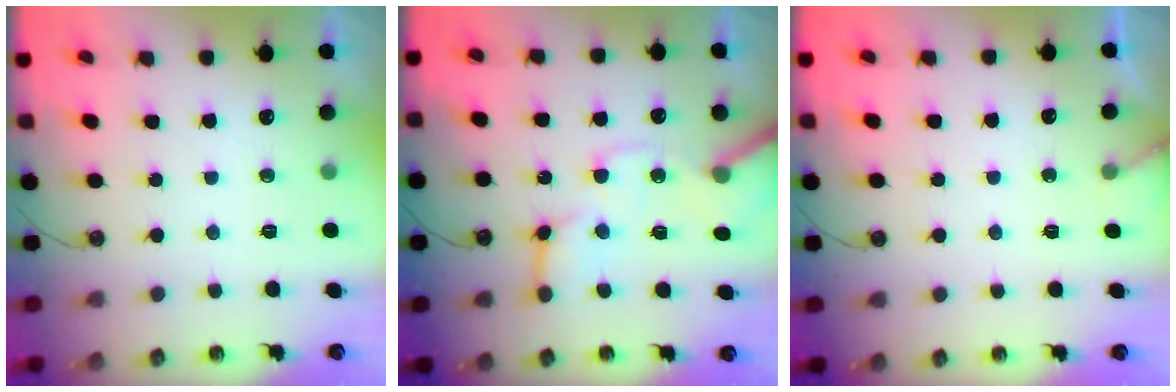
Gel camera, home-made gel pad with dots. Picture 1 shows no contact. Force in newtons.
{"total": 13.1, "press": 13.0, "slide": 1.7}
{"total": 3.4, "press": 3.4, "slide": 0.2}